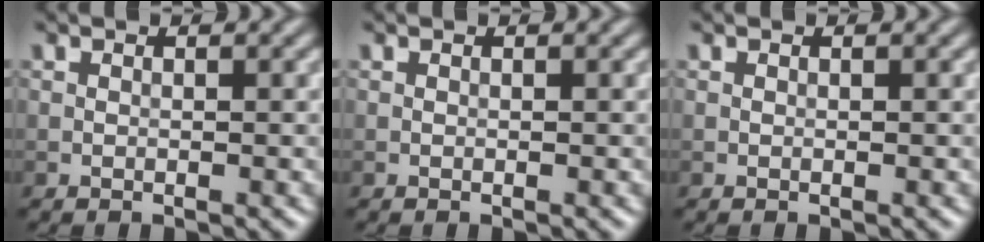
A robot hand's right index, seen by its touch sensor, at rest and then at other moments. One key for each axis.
{"total": 0.0}
{"total": 0.0}